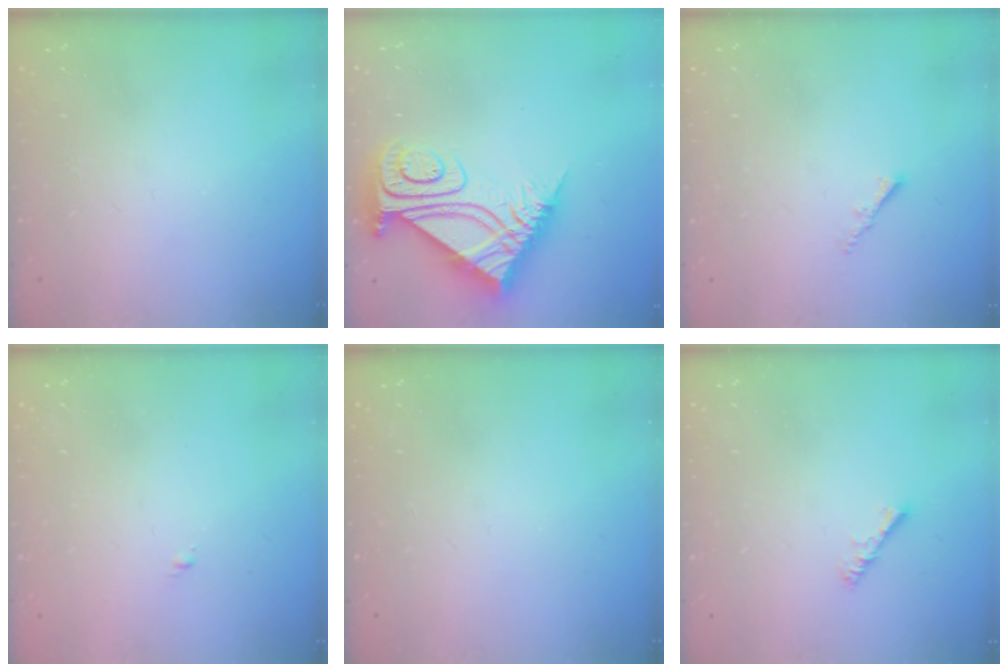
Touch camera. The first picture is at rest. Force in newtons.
{"total": 13.2, "press": 13.2, "slide": 1.3}
{"total": 1.2, "press": 1.1, "slide": 0.4}
{"total": 0.7, "press": 0.7, "slide": 0.2}
{"total": 0.0}
{"total": 2.8, "press": 2.8, "slide": 0.5}